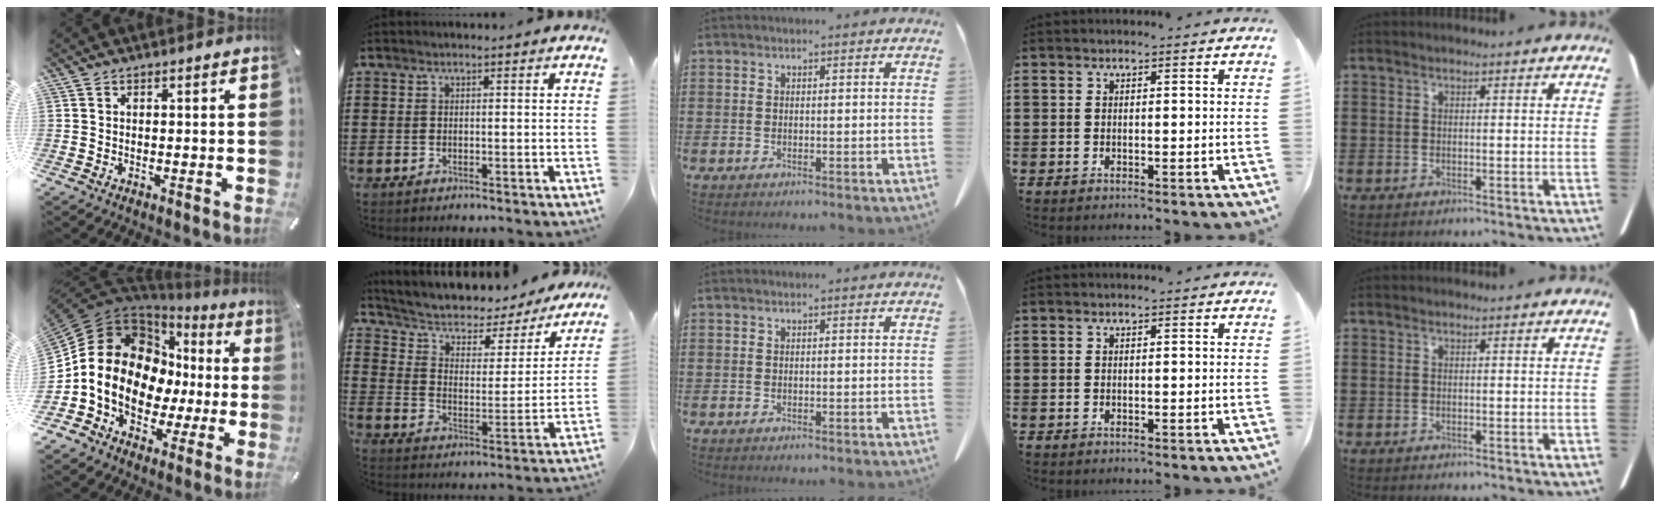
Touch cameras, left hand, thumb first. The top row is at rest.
{"thumb": {"total": 17.7, "force": [0.5, 15.0, 9.5], "torque": [-0.191, -0.021, 0.018]}, "index": {"total": 4.3, "force": [3.0, 2.3, 2.0], "torque": [-0.058, -0.022, 0.042]}}